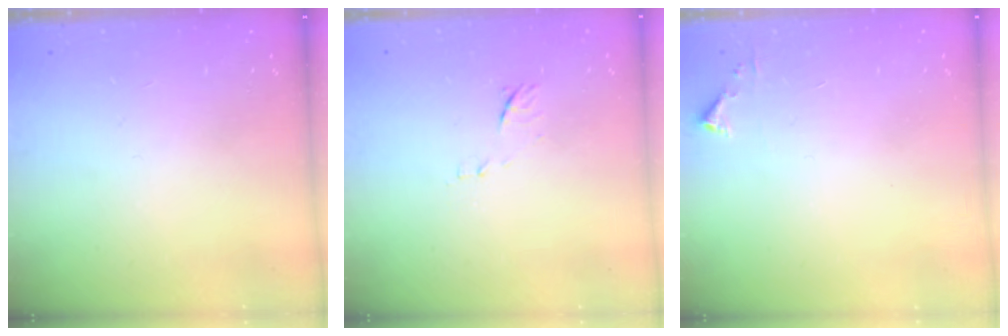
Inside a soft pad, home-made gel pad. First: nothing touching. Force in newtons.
{"total": 7.1, "press": 7.1, "slide": 0.7}
{"total": 2.3, "press": 2.3, "slide": 0.2}